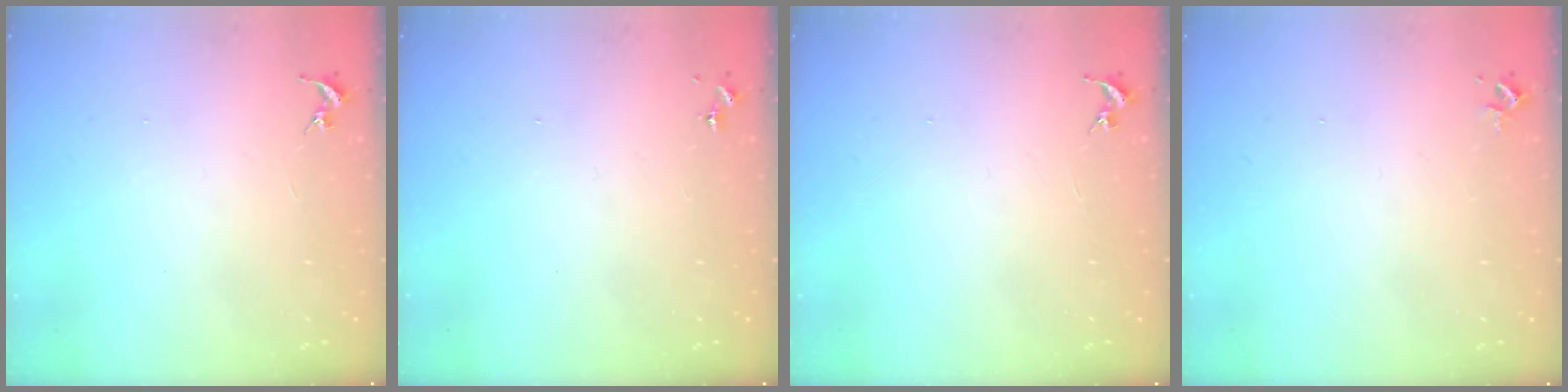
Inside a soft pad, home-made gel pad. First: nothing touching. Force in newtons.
{"total": 0.0}
{"total": 0.0}
{"total": 2.4, "press": 2.4, "slide": 0.3}